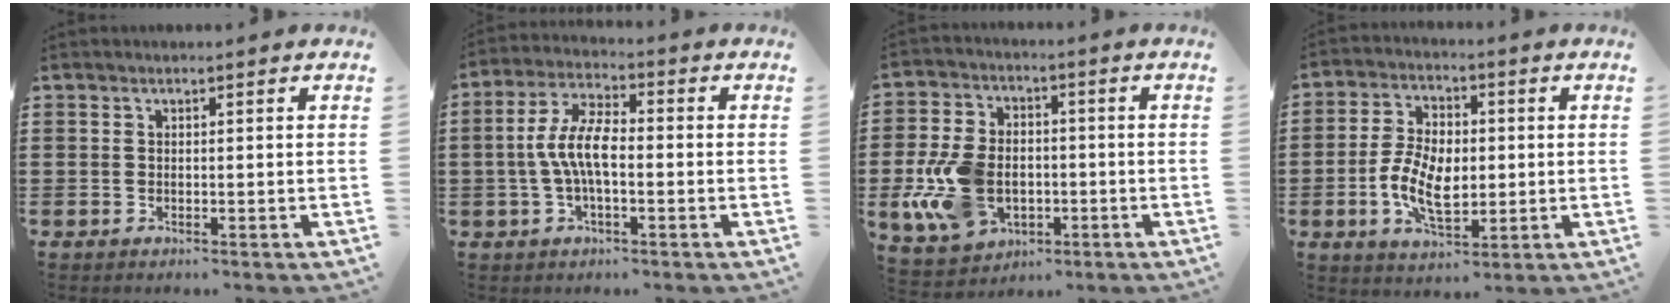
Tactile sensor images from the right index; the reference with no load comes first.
{"total": 7.5, "force": [-0.9, 2.9, 6.8], "torque": [-0.156, -0.002, -0.024]}
{"total": 11.9, "force": [-2.6, 8.1, 8.4], "torque": [-0.201, 0.008, -0.046]}
{"total": 8.2, "force": [-1.1, 4.7, 6.6], "torque": [-0.144, 0.009, -0.024]}